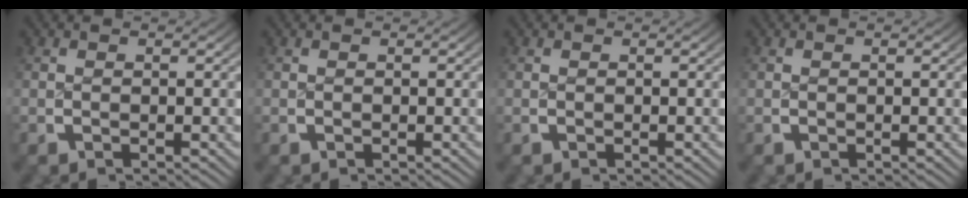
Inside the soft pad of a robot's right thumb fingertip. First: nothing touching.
{"total": 0.0}
{"total": 0.0}
{"total": 0.0}